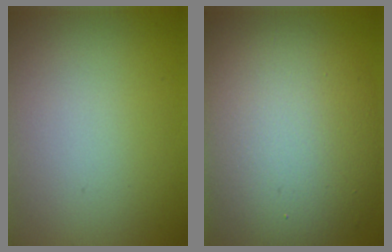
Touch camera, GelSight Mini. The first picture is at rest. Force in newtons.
{"total": 12.3, "press": 12.2, "slide": 1.0}